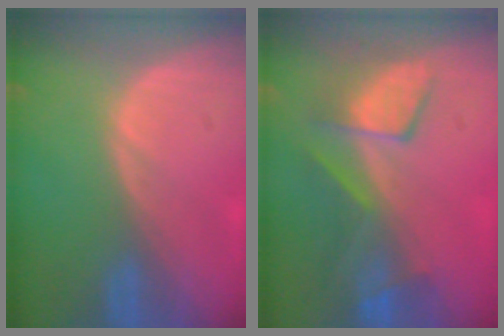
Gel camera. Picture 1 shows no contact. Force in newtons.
{"total": 7.7, "press": 7.2, "slide": 2.6}